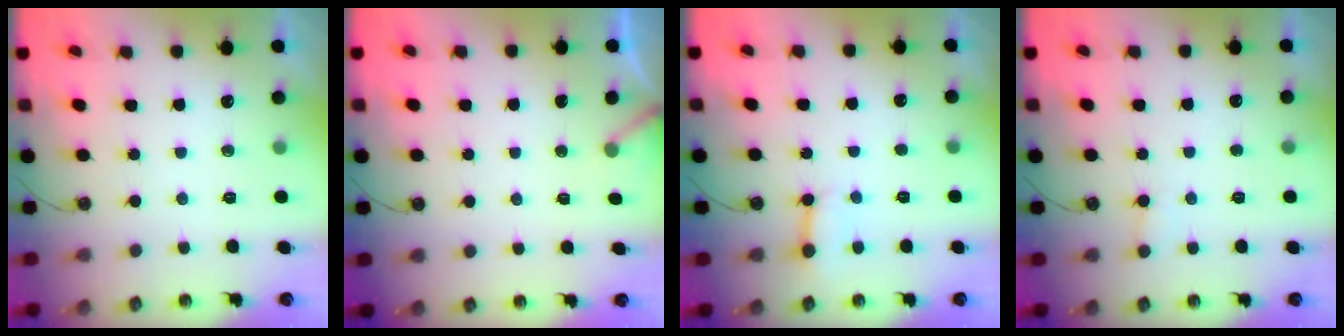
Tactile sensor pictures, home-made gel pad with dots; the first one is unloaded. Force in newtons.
{"total": 2.3, "press": 2.3, "slide": 0.1}
{"total": 4.1, "press": 4.1, "slide": 0.3}
{"total": 5.2, "press": 5.2, "slide": 0.3}